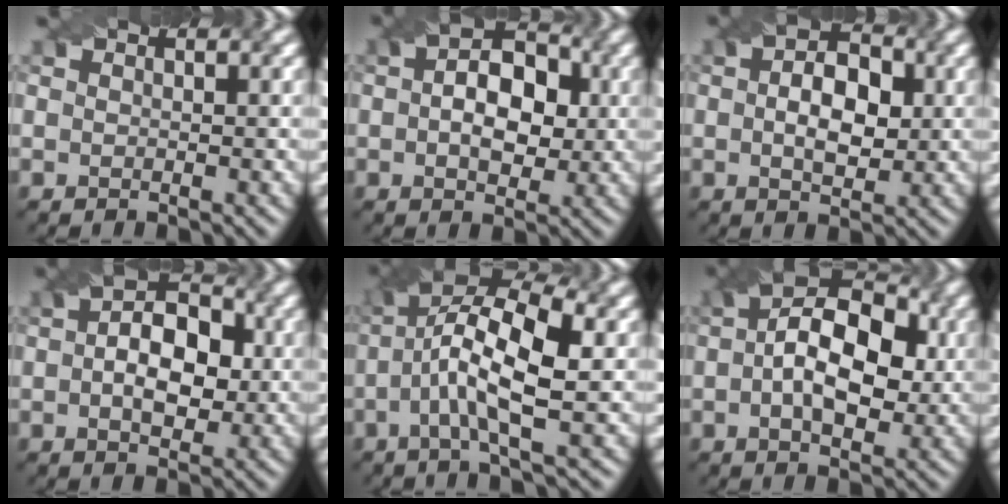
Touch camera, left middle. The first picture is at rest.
{"total": 5.7, "force": [-0.1, 3.9, 4.2], "torque": [-0.049, 0.012, 0.006]}
{"total": 4.5, "force": [-0.3, 3.0, 3.4], "torque": [-0.043, 0.008, 0.006]}
{"total": 5.9, "force": [-0.4, 3.9, 4.4], "torque": [-0.055, 0.012, 0.002]}
{"total": 7.8, "force": [-0.7, 2.5, 7.3], "torque": [-0.136, 0.020, -0.002]}
{"total": 8.5, "force": [0.0, 5.1, 6.9], "torque": [-0.093, 0.020, 0.004]}